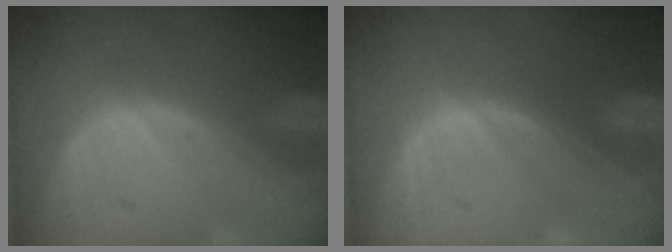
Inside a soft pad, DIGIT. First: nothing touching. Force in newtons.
{"total": 0.0}